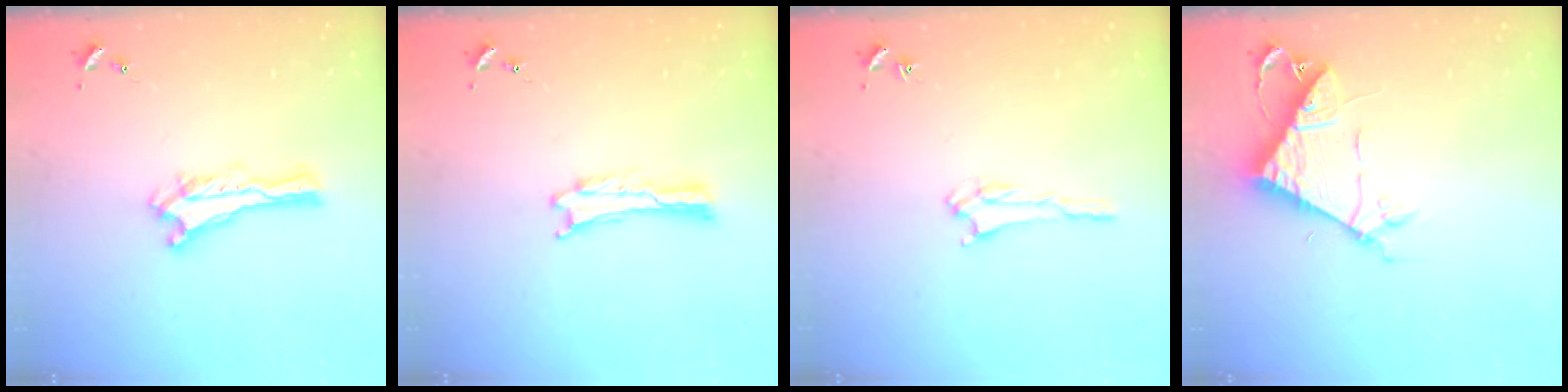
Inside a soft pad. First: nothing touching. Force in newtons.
{"total": 0.0}
{"total": 1.5, "press": 1.5, "slide": 0.2}
{"total": 8.1, "press": 8.0, "slide": 0.7}